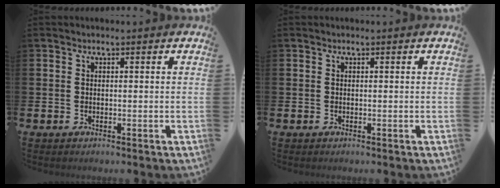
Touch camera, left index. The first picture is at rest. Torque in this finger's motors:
{"motor_torque": [0.00, 0.00, -0.01, 0.00]}